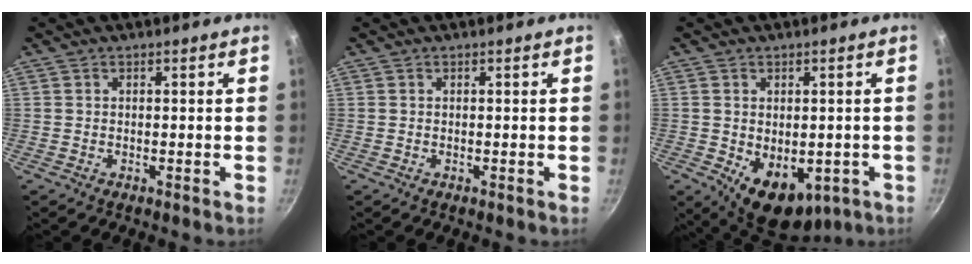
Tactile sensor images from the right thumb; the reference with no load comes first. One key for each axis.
{"total": 0.0}
{"total": 11.3, "fx": -2.9, "fy": 7.5, "fz": 7.9, "tx": -0.085, "ty": -0.010, "tz": -0.018}